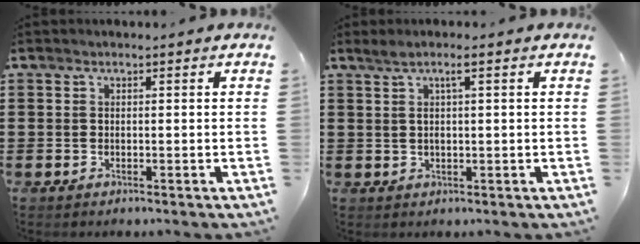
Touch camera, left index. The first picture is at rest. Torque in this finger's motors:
{"motor_torque": [0.51, -0.27, 0.11, 0.06]}